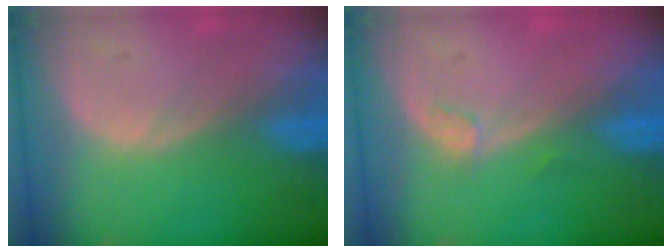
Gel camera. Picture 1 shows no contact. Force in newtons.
{"total": 1.1, "press": 1.1, "slide": 0.2}